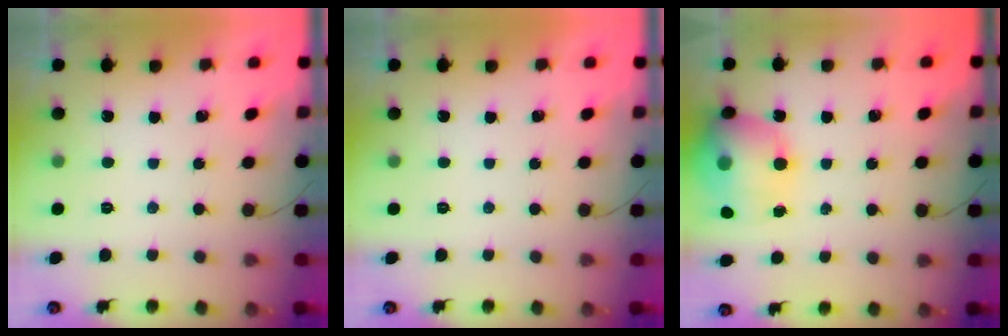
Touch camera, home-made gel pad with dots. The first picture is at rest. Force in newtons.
{"total": 0.0}
{"total": 18.2, "press": 17.9, "slide": 3.3}